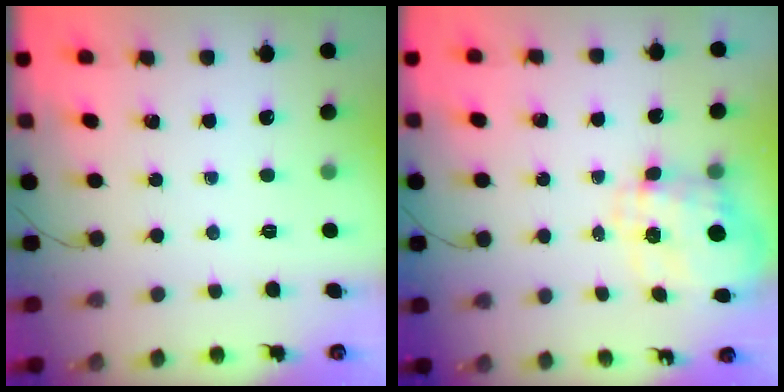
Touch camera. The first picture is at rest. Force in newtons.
{"total": 8.8, "press": 8.7, "slide": 1.2}